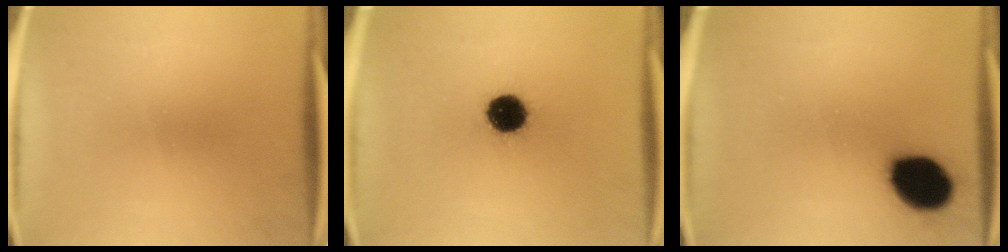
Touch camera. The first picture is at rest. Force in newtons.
{"total": 10.4}
{"total": 13.7}